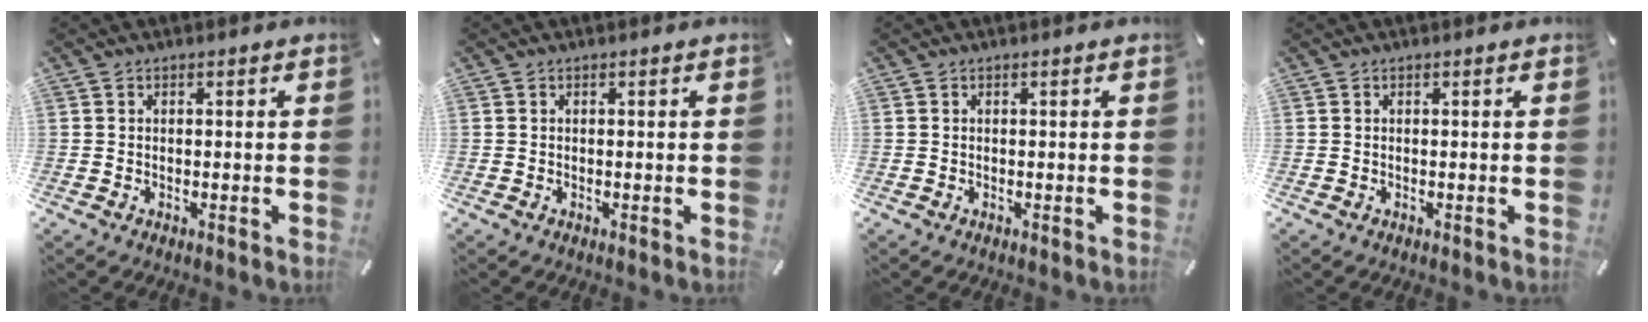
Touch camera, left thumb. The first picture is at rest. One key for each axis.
{"total": 0.0}
{"total": 0.0}
{"total": 0.0}